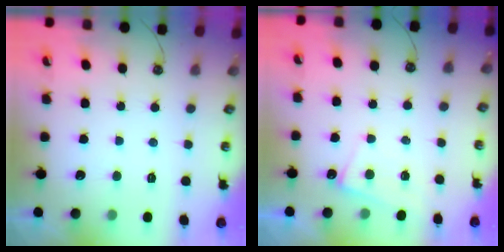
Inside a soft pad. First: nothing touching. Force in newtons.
{"total": 1.5, "press": 1.5, "slide": 0.3}